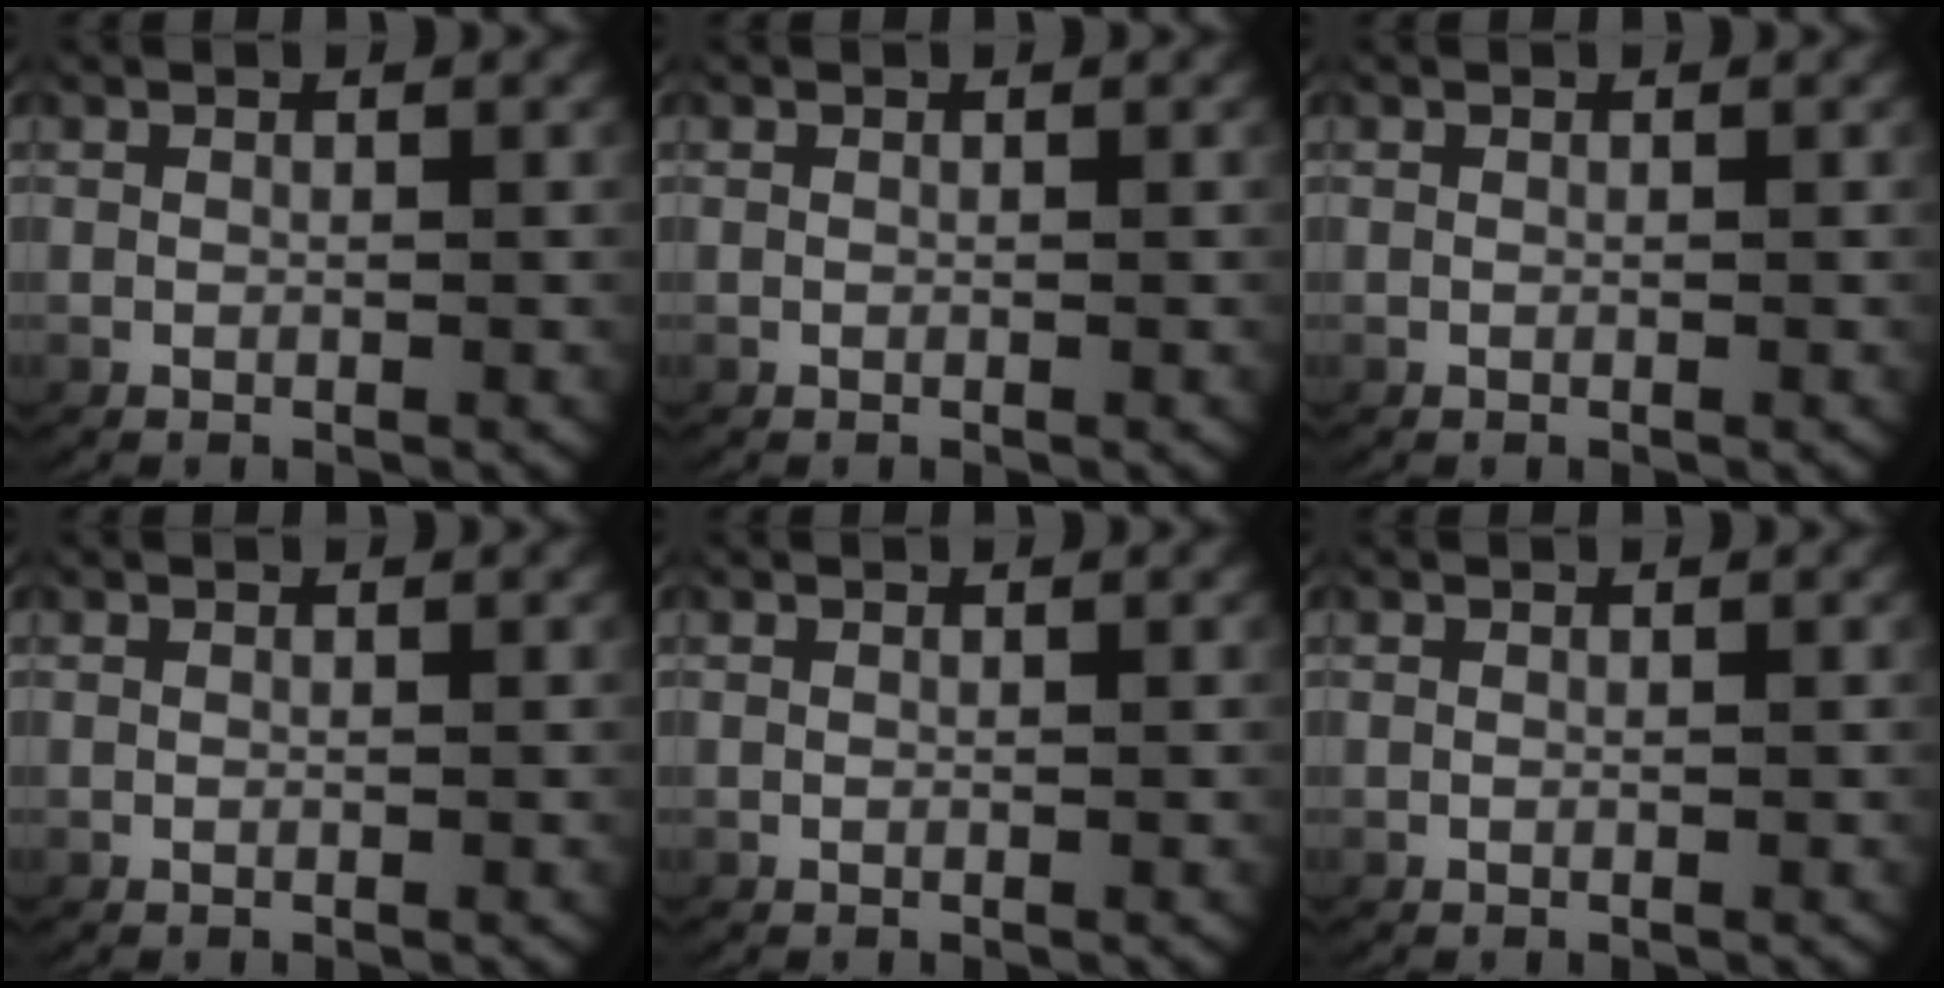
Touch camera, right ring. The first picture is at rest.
{"total": 0.0}
{"total": 0.0}
{"total": 0.0}
{"total": 0.0}
{"total": 0.0}